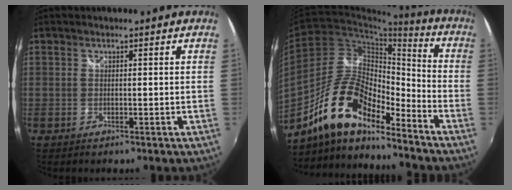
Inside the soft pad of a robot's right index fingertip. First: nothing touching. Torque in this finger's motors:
{"motor_torque": [1.02, -1.12, 0.84, 0.21]}